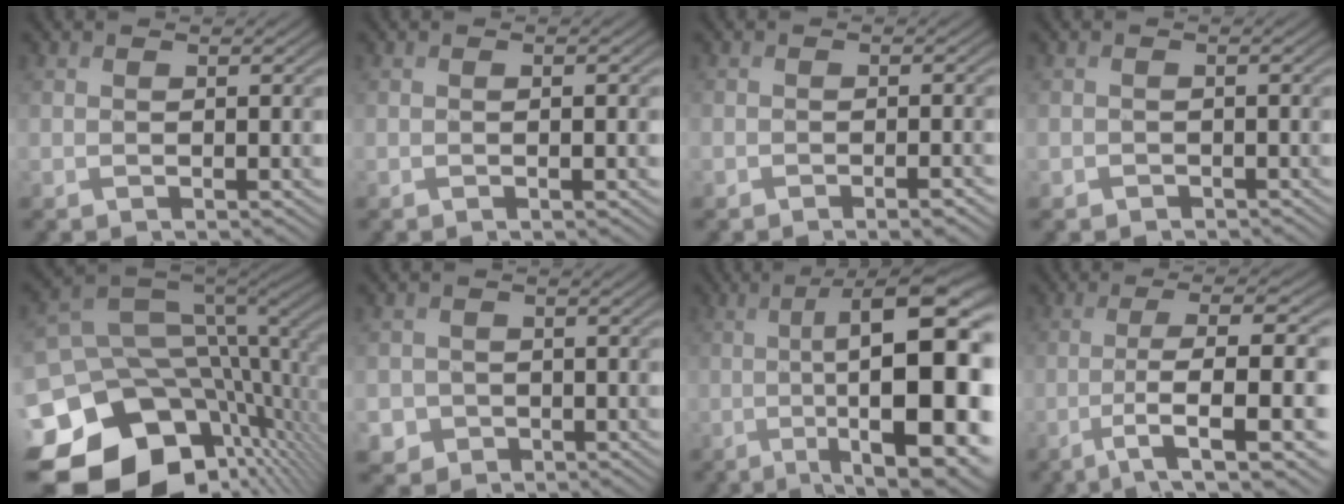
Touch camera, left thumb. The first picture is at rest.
{"total": 1.0, "force": [-0.2, 0.1, 1.0], "torque": [-0.016, -0.001, -0.003]}
{"total": 2.0, "force": [-1.4, 0.6, 1.3], "torque": [-0.016, 0.000, -0.018]}
{"total": 1.1, "force": [-0.7, 0.8, -0.1], "torque": [0.007, -0.003, -0.018]}
{"total": 18.0, "force": [-5.0, 12.7, 11.7], "torque": [-0.268, -0.041, -0.062]}
{"total": 2.9, "force": [-1.2, 2.6, 0.4], "torque": [-0.011, -0.008, -0.029]}
{"total": 19.7, "force": [-2.0, 6.3, 18.6], "torque": [-0.240, -0.013, -0.025]}
{"total": 9.9, "force": [-2.8, 1.9, 9.3], "torque": [-0.147, 0.006, -0.042]}